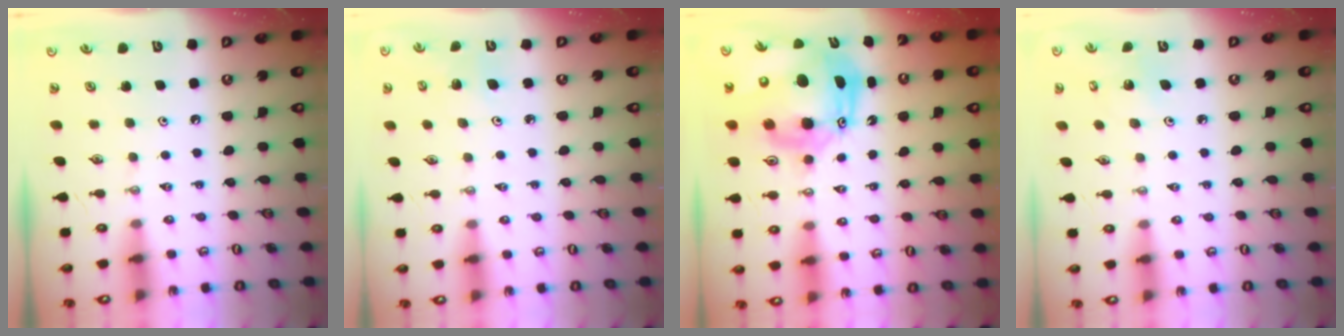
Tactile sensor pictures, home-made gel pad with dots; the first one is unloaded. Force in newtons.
{"total": 4.2, "press": 4.1, "slide": 0.8}
{"total": 15.9, "press": 15.7, "slide": 2.6}
{"total": 4.1, "press": 4.1, "slide": 0.4}